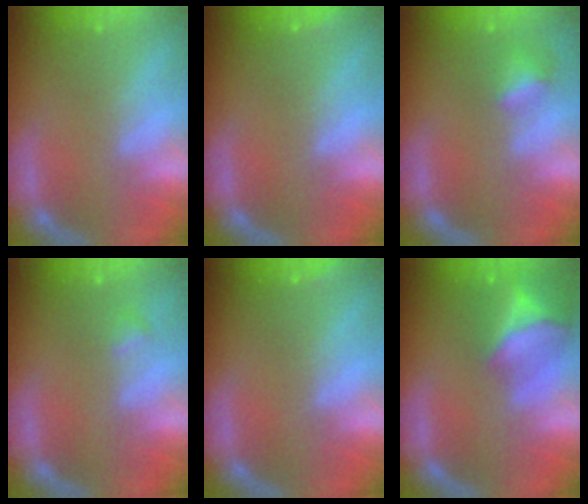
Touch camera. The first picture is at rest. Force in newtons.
{"total": 0.9}
{"total": 2.4}
{"total": 0.9}
{"total": 0.9}
{"total": 8.9}